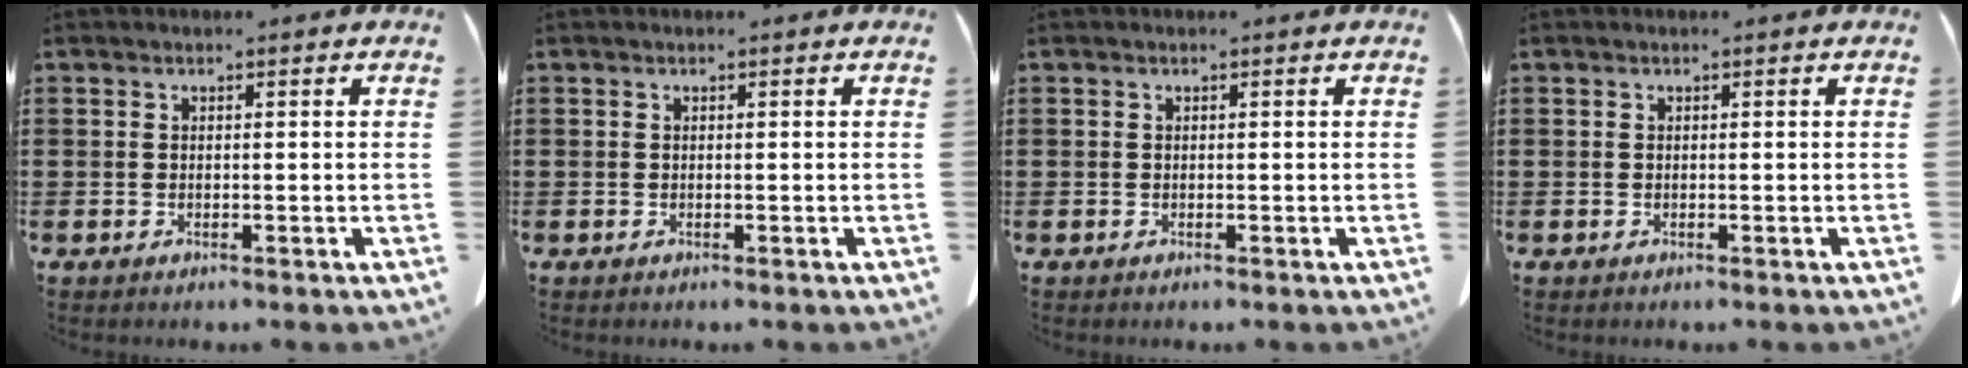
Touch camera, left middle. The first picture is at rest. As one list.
[{"total": 0.0}, {"total": 0.0}, {"total": 0.0}]